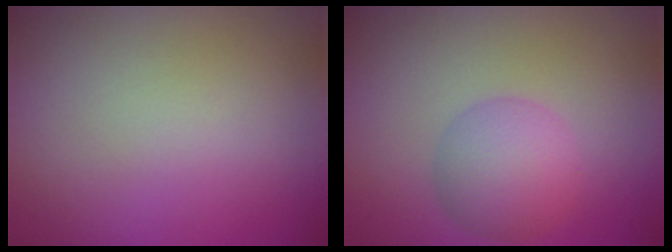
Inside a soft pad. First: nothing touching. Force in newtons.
{"total": 4.3, "press": 4.3, "slide": 0.0}